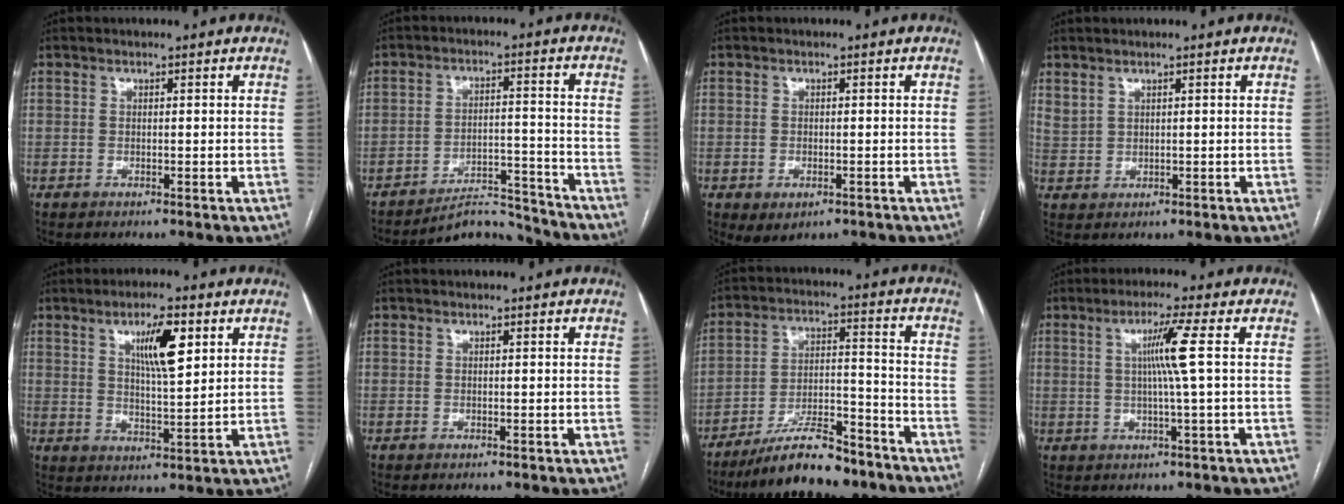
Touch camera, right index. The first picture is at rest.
{"total": 8.1, "force": [-8.0, 1.1, -0.3], "torque": [0.012, 0.032, -0.127]}
{"total": 3.4, "force": [-1.6, 2.1, 2.2], "torque": [-0.033, -0.004, -0.009]}
{"total": 2.1, "force": [1.7, 1.0, 0.7], "torque": [-0.016, 0.003, 0.042]}
{"total": 7.9, "force": [3.4, 1.5, 6.9], "torque": [-0.120, 0.001, 0.058]}
{"total": 0.0}
{"total": 13.3, "force": [-10.9, 2.8, 7.0], "torque": [-0.117, 0.010, -0.185]}
{"total": 5.8, "force": [0.9, -1.5, 5.5], "torque": [-0.101, 0.002, 0.019]}